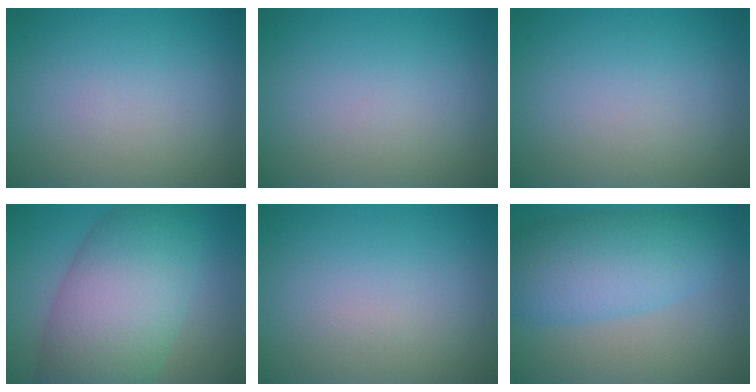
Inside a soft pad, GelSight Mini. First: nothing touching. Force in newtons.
{"total": 0.0}
{"total": 0.0}
{"total": 10.8, "press": 10.8, "slide": 0.4}
{"total": 0.0}
{"total": 7.0, "press": 7.0, "slide": 0.3}